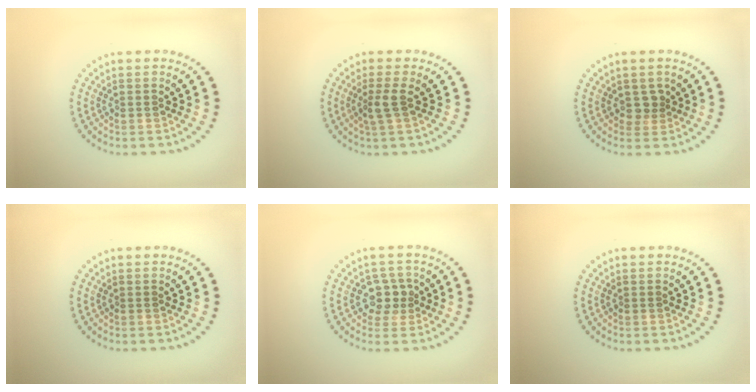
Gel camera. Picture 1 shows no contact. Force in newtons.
{"total": 1.7, "press": 1.4, "slide": 1.0}
{"total": 1.5, "press": 1.2, "slide": 0.9}
{"total": 0.0}
{"total": 2.5, "press": 2.2, "slide": 1.1}
{"total": 0.0}